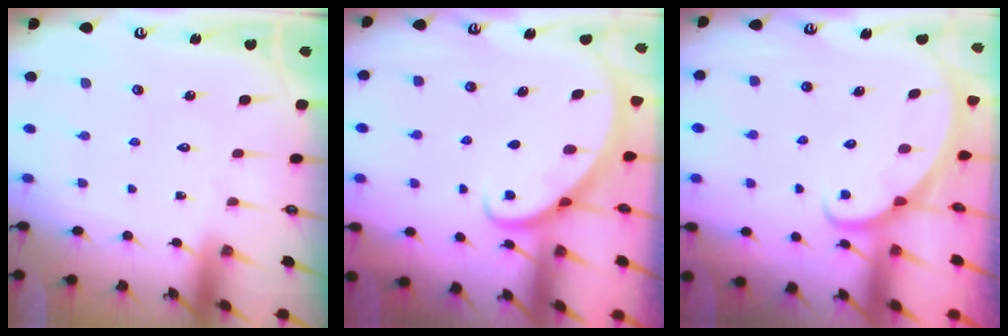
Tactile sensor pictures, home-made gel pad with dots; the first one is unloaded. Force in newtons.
{"total": 2.7, "press": 2.7, "slide": 0.2}
{"total": 2.0, "press": 2.0, "slide": 0.0}